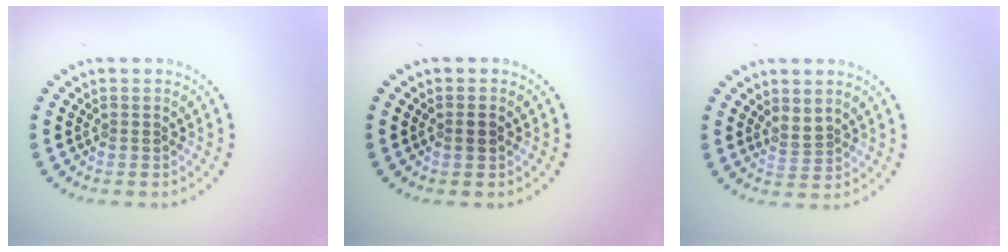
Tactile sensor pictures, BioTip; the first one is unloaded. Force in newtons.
{"total": 0.9, "press": 0.8, "slide": 0.3}
{"total": 1.7, "press": 1.2, "slide": 1.2}